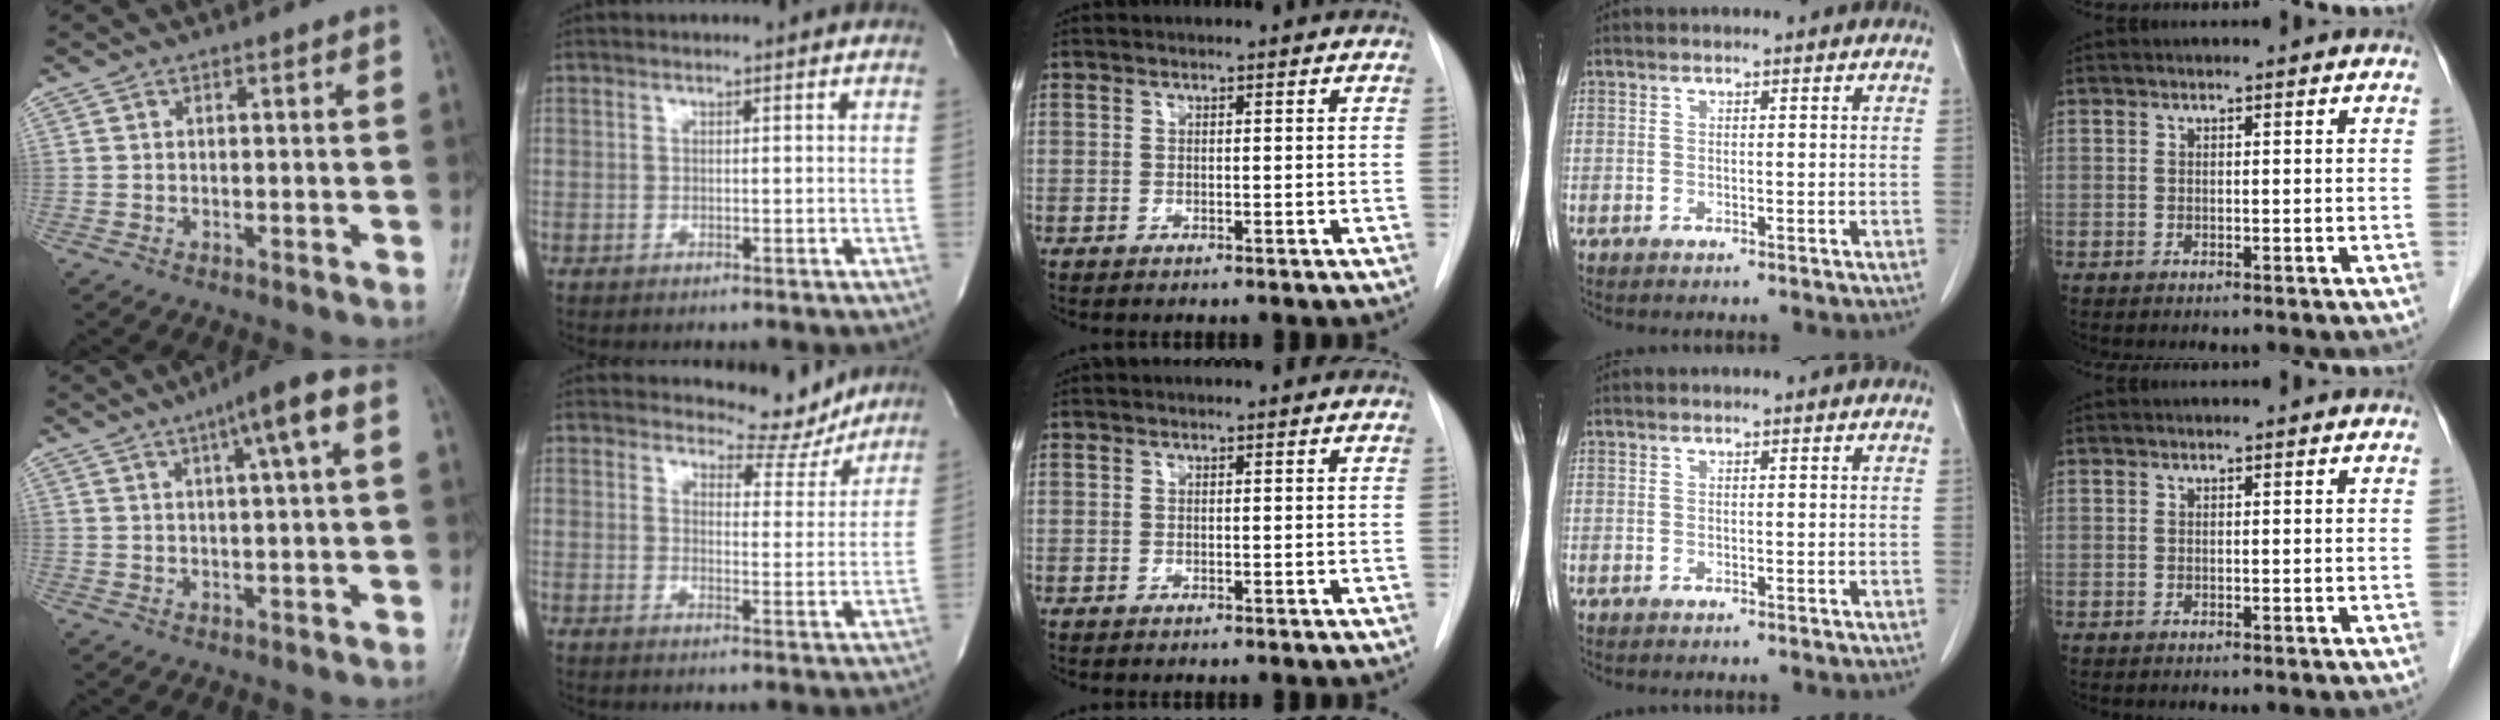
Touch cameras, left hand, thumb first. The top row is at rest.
{"thumb": {"total": 7.4, "force": [2.8, 0.3, 6.8], "torque": [-0.113, 0.012, 0.041]}, "index": {"total": 6.8, "force": [6.6, 1.9, 0.0], "torque": [0.005, -0.026, 0.080]}}